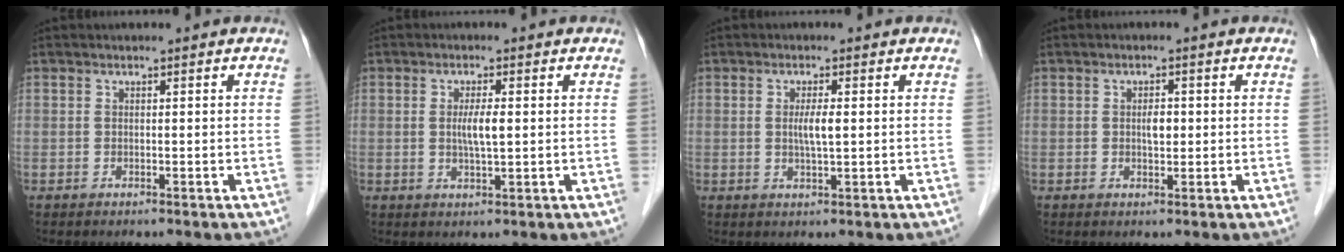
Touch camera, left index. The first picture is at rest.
{"total": 3.2, "force": [-0.2, 0.3, 3.2], "torque": [-0.060, -0.008, -0.003]}
{"total": 2.7, "force": [-0.2, 0.2, 2.7], "torque": [-0.053, -0.008, -0.004]}
{"total": 1.9, "force": [-0.3, 0.9, 1.7], "torque": [-0.028, -0.004, -0.006]}